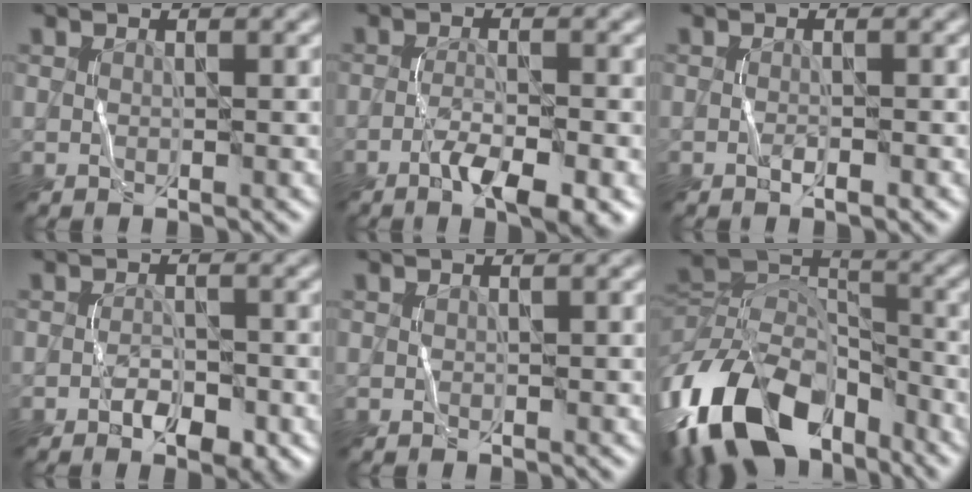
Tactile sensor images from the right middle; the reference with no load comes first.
{"total": 4.6, "force": [-2.3, 0.9, 3.9], "torque": [-0.070, 0.001, -0.038]}
{"total": 1.1, "force": [-0.6, 0.3, 0.9], "torque": [-0.009, 0.002, -0.012]}
{"total": 2.9, "force": [-1.5, 1.4, 2.2], "torque": [-0.037, 0.001, -0.021]}
{"total": 0.0}
{"total": 14.3, "force": [-8.3, 8.4, 8.1], "torque": [-0.179, 0.007, -0.164]}